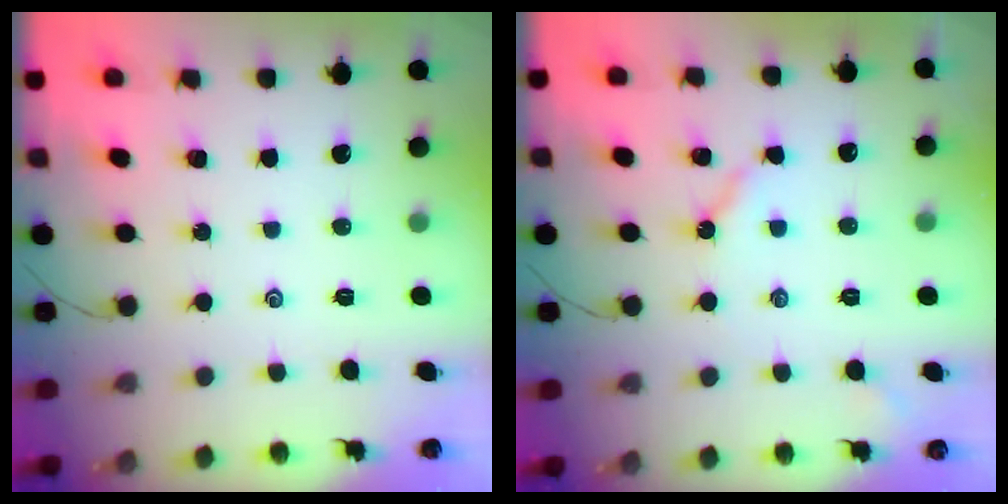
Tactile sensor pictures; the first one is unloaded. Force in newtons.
{"total": 3.9, "press": 3.9, "slide": 0.1}